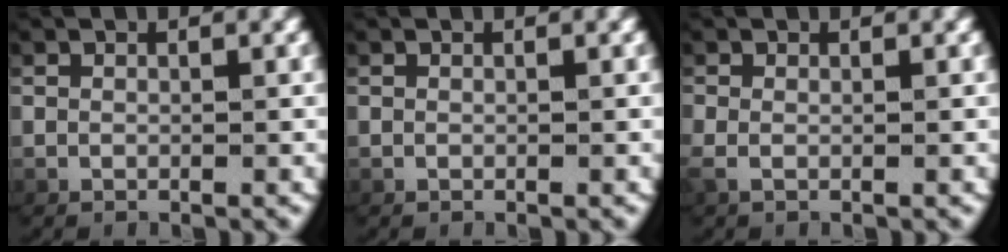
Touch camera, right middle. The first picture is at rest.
{"total": 0.0}
{"total": 0.7, "force": [0.0, 0.1, 0.7], "torque": [-0.025, -0.004, 0.004]}